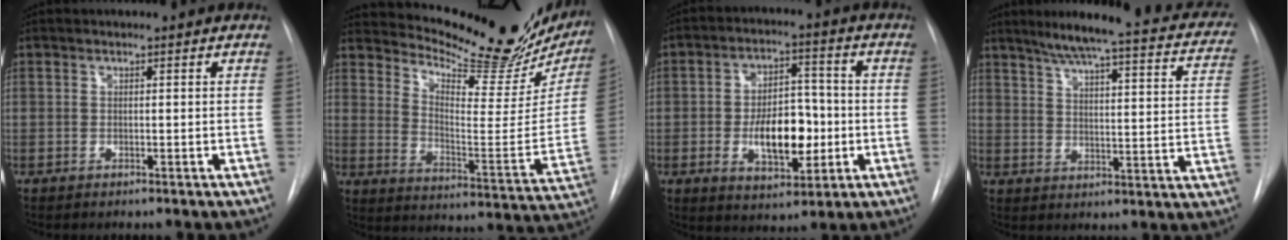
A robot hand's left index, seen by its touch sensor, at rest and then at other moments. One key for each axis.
{"total": 24.7, "fx": 21.7, "fy": 5.5, "fz": 10.5, "tx": -0.156, "ty": -0.084, "tz": 0.280}
{"total": 10.8, "fx": -2.3, "fy": 5.2, "fz": 9.2, "tx": -0.152, "ty": 0.009, "tz": -0.030}
{"total": 24.2, "fx": 20.2, "fy": 3.4, "fz": 12.8, "tx": -0.173, "ty": -0.021, "tz": 0.240}